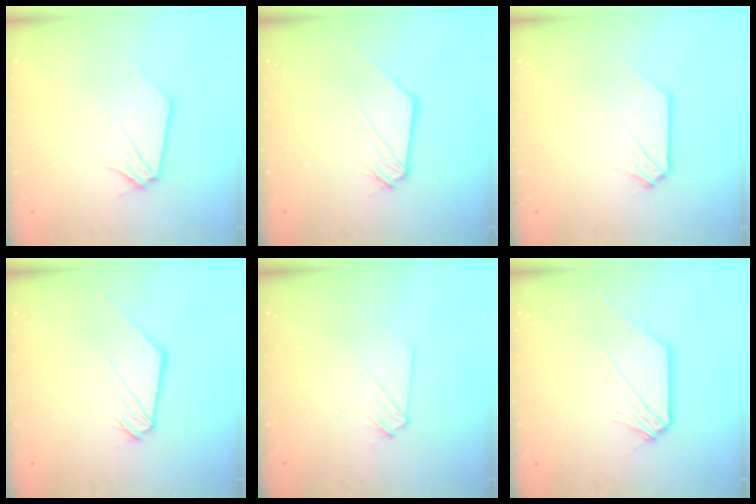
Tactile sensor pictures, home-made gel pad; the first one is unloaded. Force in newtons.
{"total": 0.0}
{"total": 0.0}
{"total": 0.7, "press": 0.7, "slide": 0.0}
{"total": 2.5, "press": 2.4, "slide": 0.4}
{"total": 3.1, "press": 3.1, "slide": 0.4}